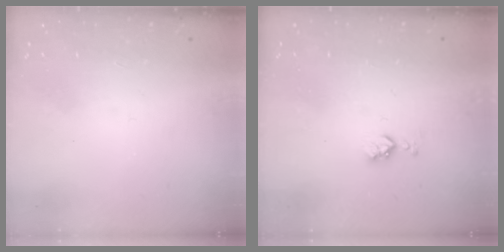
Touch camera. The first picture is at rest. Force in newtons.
{"total": 4.4, "press": 4.3, "slide": 0.7}